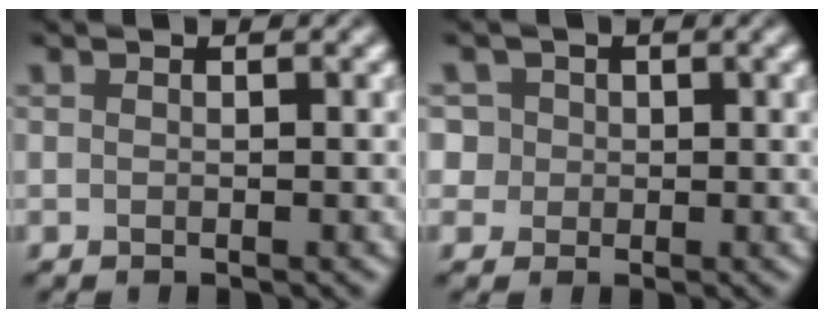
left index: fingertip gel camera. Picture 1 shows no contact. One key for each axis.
{"total": 2.6, "fx": 0.4, "fy": 2.5, "fz": 0.6, "tx": -0.015, "ty": 0.005, "tz": 0.011}